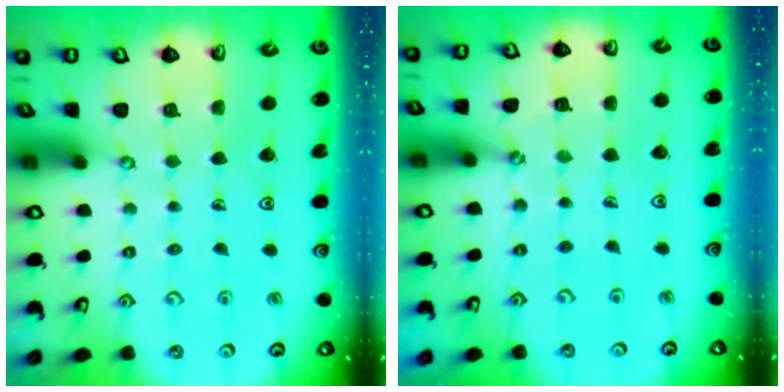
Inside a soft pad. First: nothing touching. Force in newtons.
{"total": 1.9, "press": 1.9, "slide": 0.2}